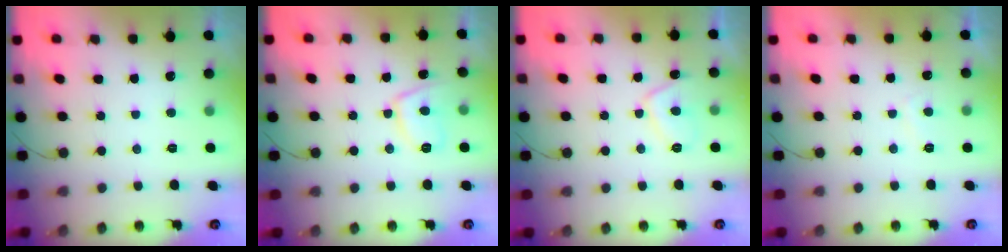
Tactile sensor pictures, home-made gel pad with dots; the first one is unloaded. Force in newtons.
{"total": 7.3, "press": 7.3, "slide": 0.7}
{"total": 5.4, "press": 5.2, "slide": 1.2}
{"total": 1.6, "press": 1.4, "slide": 0.7}